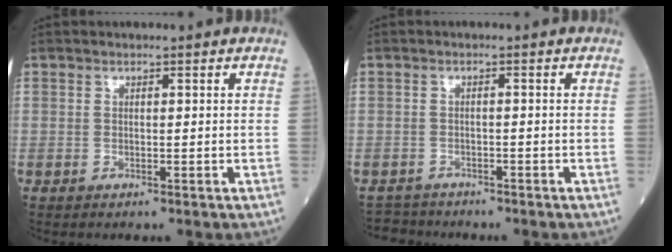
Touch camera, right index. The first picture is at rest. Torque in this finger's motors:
{"motor_torque": [0.05, -0.12, -0.10, -0.02]}